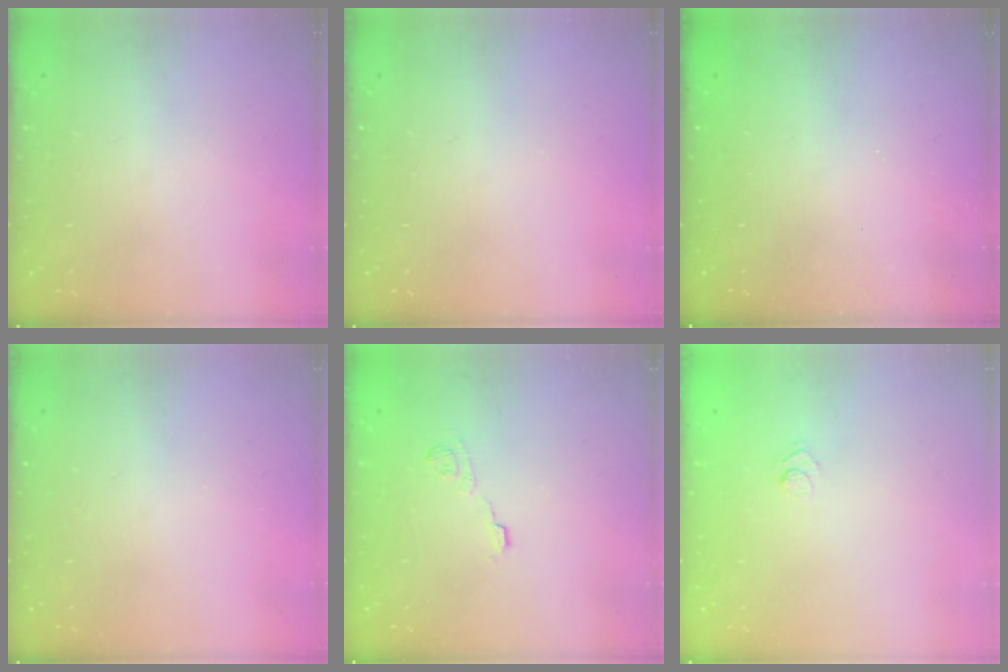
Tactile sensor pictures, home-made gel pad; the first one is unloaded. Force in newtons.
{"total": 0.0}
{"total": 2.3, "press": 2.2, "slide": 0.8}
{"total": 0.0}
{"total": 8.7, "press": 8.6, "slide": 1.3}
{"total": 3.6, "press": 3.4, "slide": 1.3}